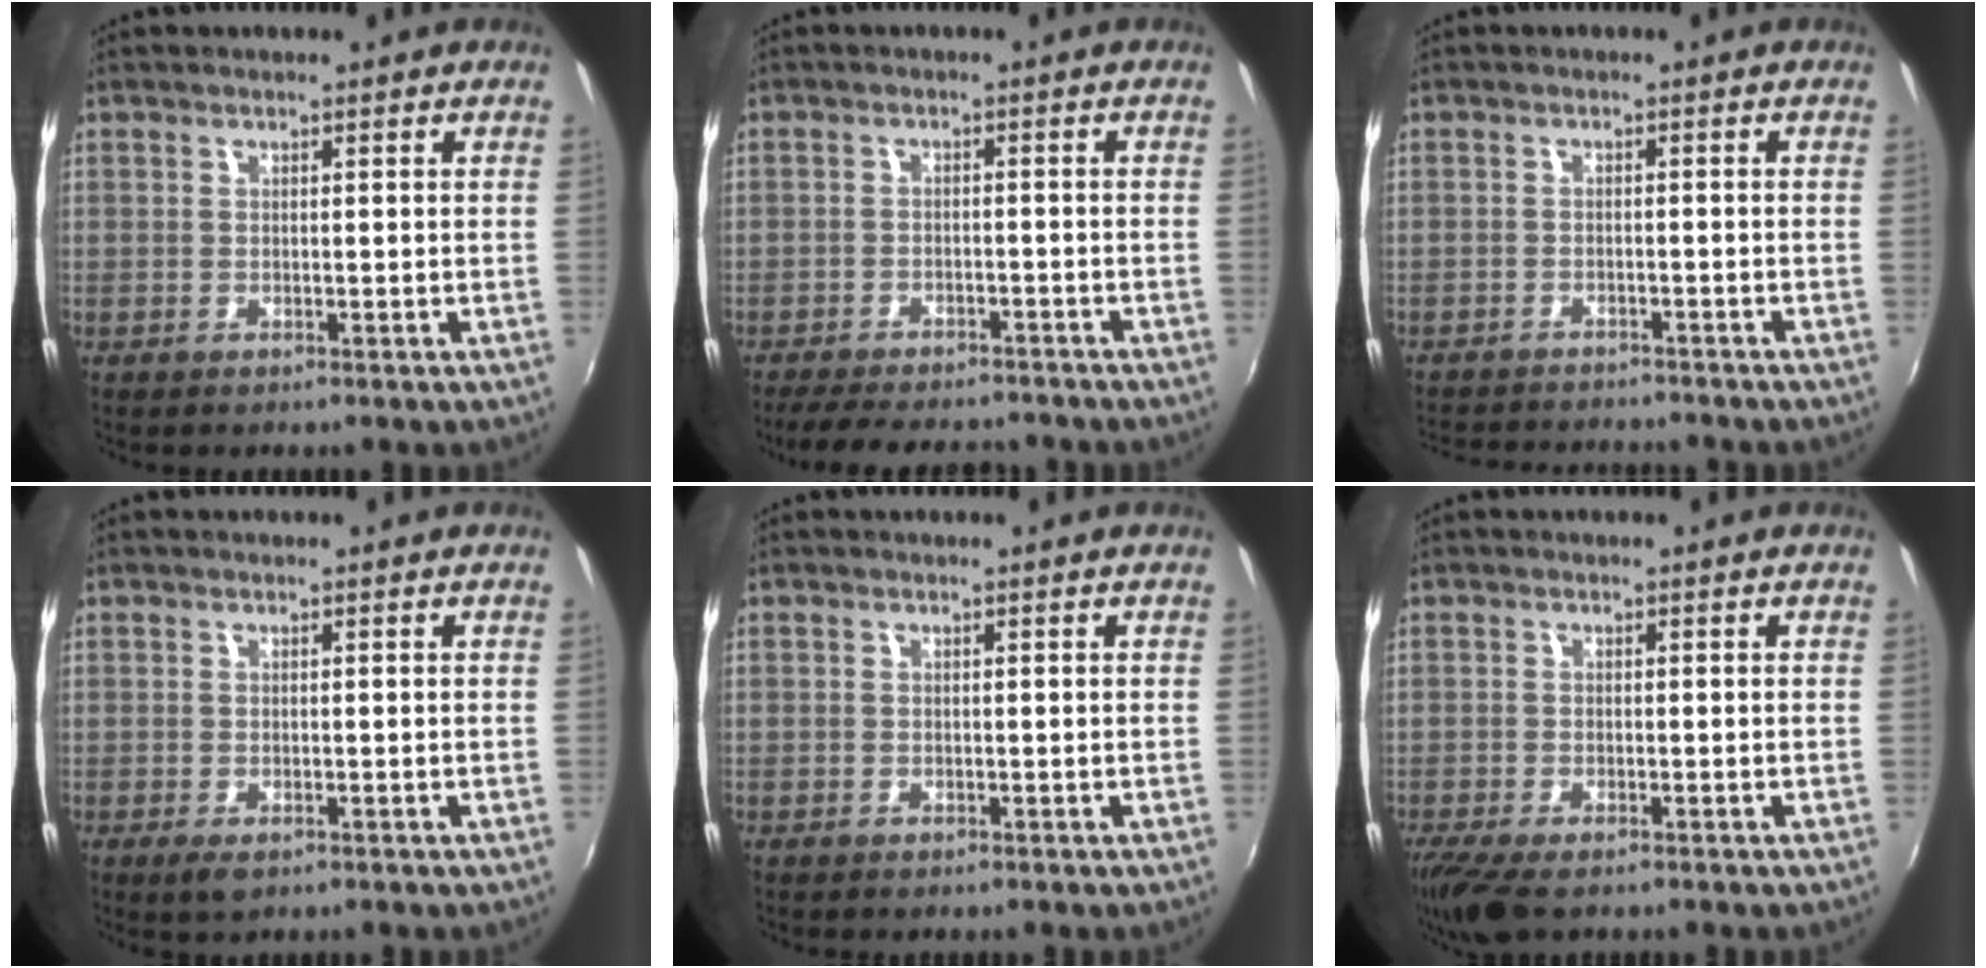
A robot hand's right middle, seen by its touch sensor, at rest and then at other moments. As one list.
[{"total": 11.7, "force": [-10.1, 3.5, 4.7], "torque": [-0.108, -0.010, -0.145]}, {"total": 9.2, "force": [-8.6, 1.8, 2.9], "torque": [-0.074, -0.011, -0.127]}, {"total": 2.2, "force": [-1.2, 1.0, 1.5], "torque": [-0.030, -0.010, -0.019]}, {"total": 0.5, "force": [-0.3, 0.4, 0.0], "torque": [0.000, 0.002, -0.005]}, {"total": 6.5, "force": [-4.8, 1.7, 4.1], "torque": [-0.095, -0.034, -0.088]}]